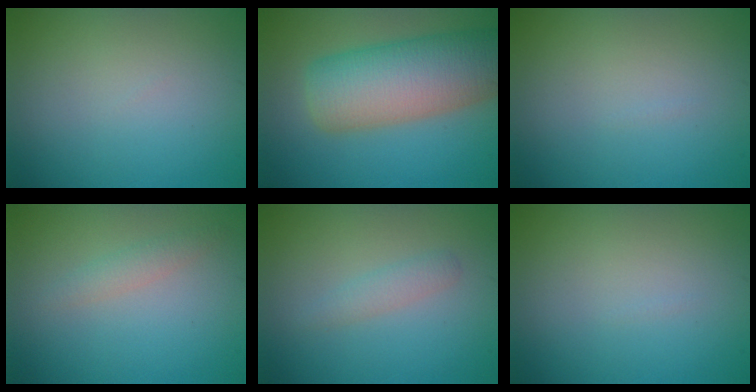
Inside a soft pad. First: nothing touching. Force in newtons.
{"total": 10.0, "press": 9.9, "slide": 0.7}
{"total": 0.0}
{"total": 1.3, "press": 1.3, "slide": 0.0}
{"total": 1.4, "press": 1.4, "slide": 0.1}
{"total": 0.0}